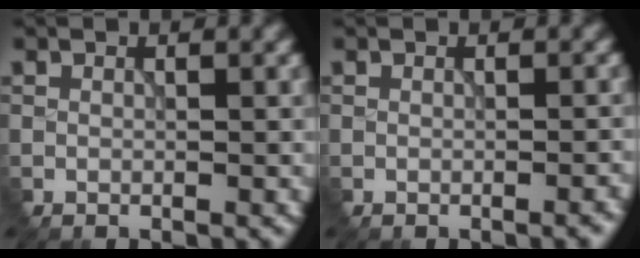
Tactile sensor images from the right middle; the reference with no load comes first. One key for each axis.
{"total": 1.2, "fx": -0.1, "fy": 0.4, "fz": 1.1, "tx": -0.004, "ty": 0.003, "tz": -0.002}